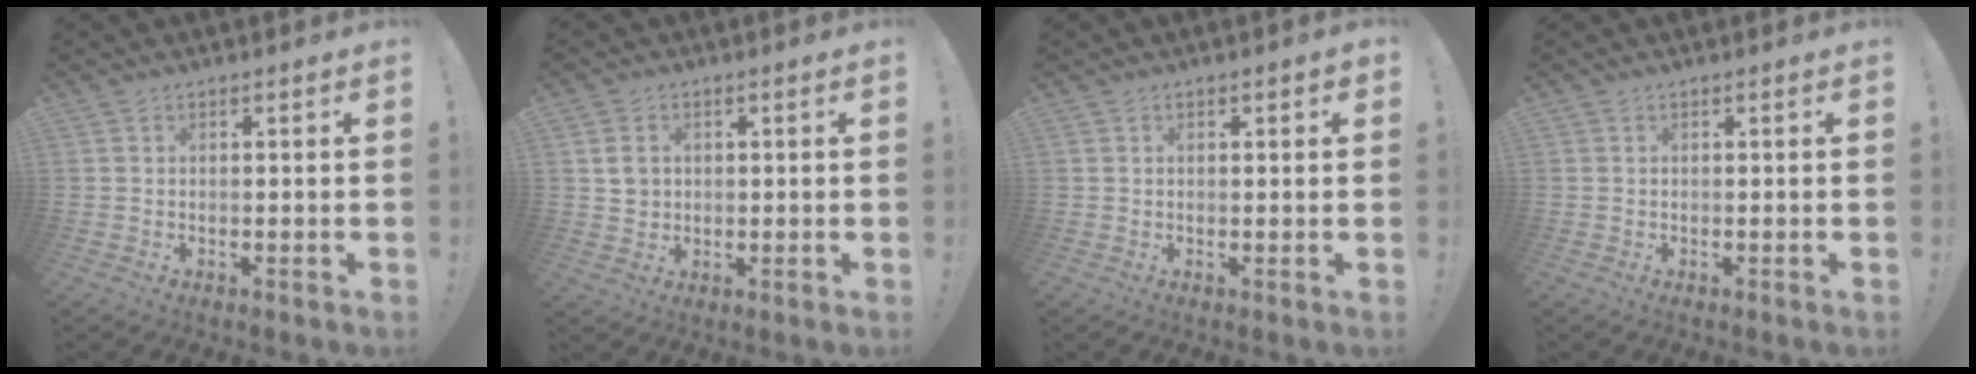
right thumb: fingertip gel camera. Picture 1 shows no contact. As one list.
[{"total": 4.4, "force": [1.0, 3.9, 1.7], "torque": [-0.015, 0.004, 0.018]}, {"total": 0.6, "force": [0.3, 0.4, 0.3], "torque": [-0.003, -0.001, 0.005]}, {"total": 0.0}]